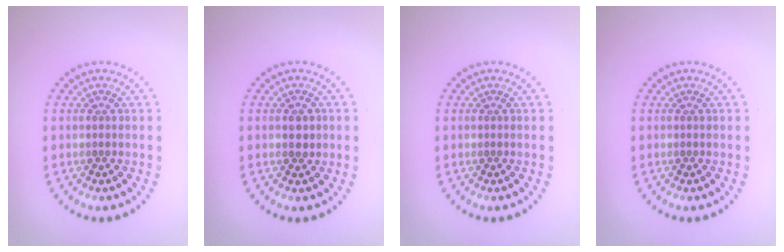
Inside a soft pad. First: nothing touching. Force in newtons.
{"total": 1.5, "press": 1.4, "slide": 0.3}
{"total": 0.0}
{"total": 0.0}